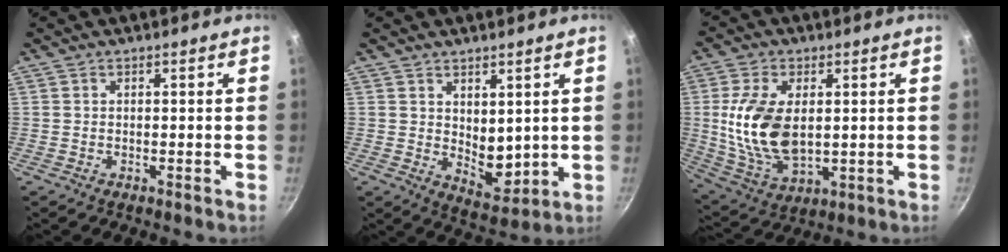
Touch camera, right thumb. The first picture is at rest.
{"total": 6.9, "force": [2.1, 4.2, 5.0], "torque": [-0.054, -0.035, 0.046]}
{"total": 14.7, "force": [1.5, 8.5, 12.0], "torque": [-0.222, -0.016, 0.038]}